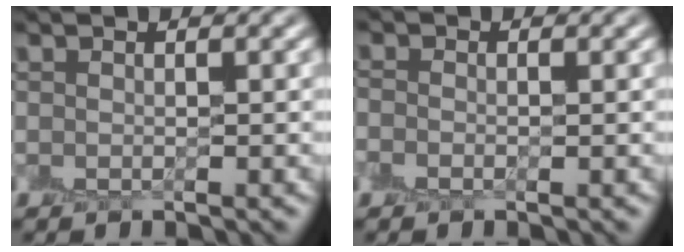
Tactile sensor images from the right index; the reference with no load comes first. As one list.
[{"total": 0.9, "force": [-0.5, 0.6, 0.4], "torque": [-0.010, 0.003, -0.015]}]